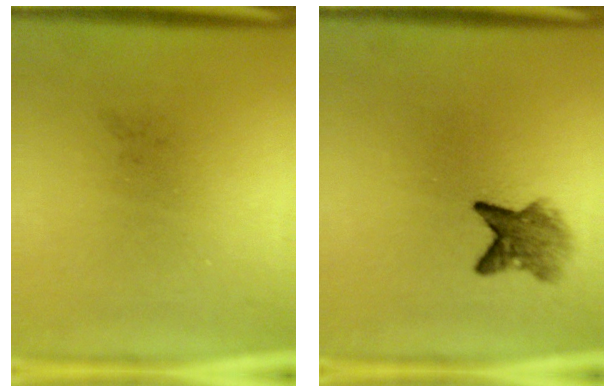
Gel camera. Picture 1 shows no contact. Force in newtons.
{"total": 4.0}